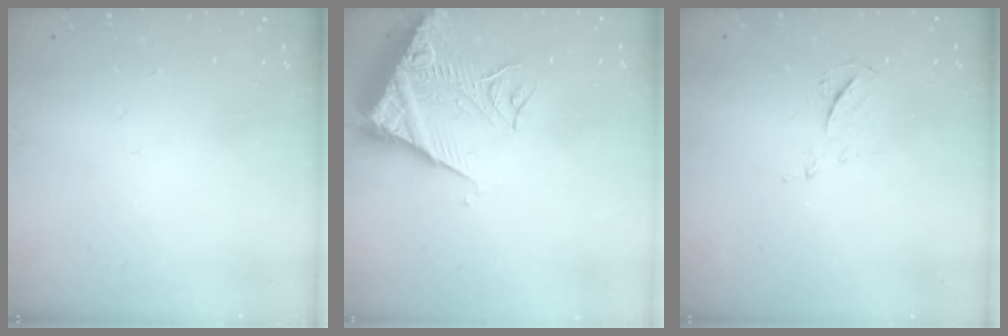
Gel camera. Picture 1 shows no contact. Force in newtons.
{"total": 11.1, "press": 11.0, "slide": 1.3}
{"total": 6.1, "press": 6.0, "slide": 0.7}